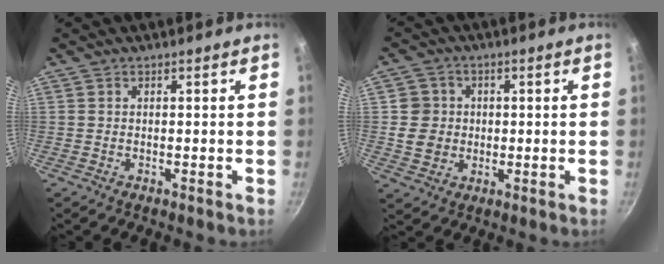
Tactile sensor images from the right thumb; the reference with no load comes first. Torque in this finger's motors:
{"motor_torque": [-0.39, -0.22, 0.17, -0.09, 0.01]}